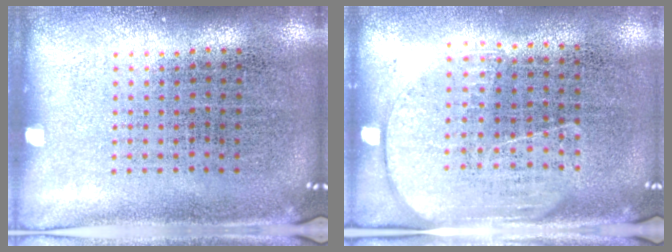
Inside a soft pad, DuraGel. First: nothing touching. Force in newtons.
{"total": 1.7, "press": 1.5, "slide": 0.9}